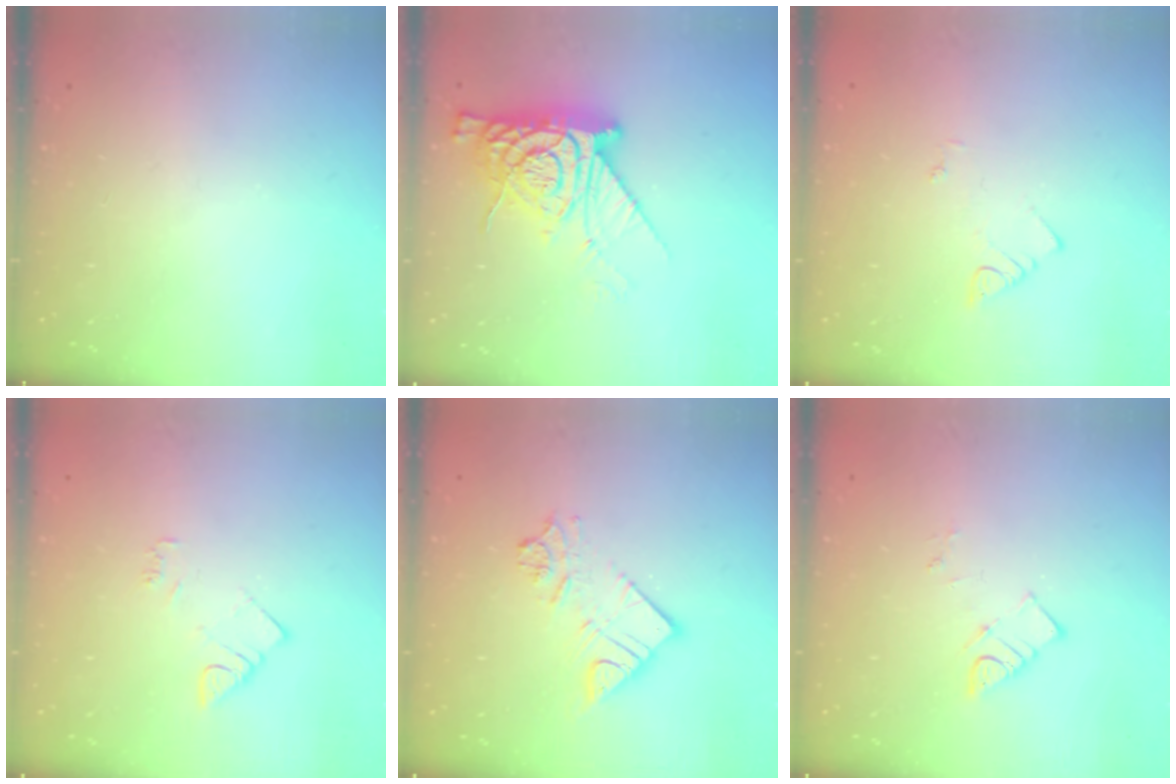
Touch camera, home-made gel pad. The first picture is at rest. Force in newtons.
{"total": 13.0, "press": 12.9, "slide": 1.0}
{"total": 2.1, "press": 2.1, "slide": 0.4}
{"total": 4.5, "press": 4.5, "slide": 0.5}
{"total": 10.8, "press": 10.8, "slide": 1.1}
{"total": 3.6, "press": 3.6, "slide": 0.3}